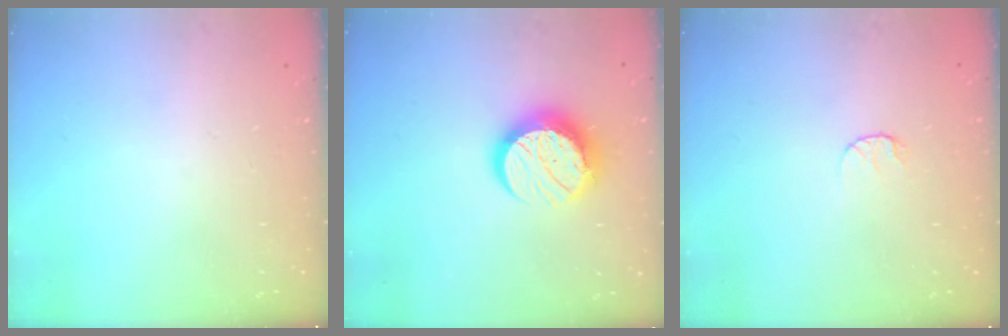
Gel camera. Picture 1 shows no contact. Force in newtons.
{"total": 12.7, "press": 12.7, "slide": 0.9}
{"total": 5.0, "press": 5.0, "slide": 0.5}